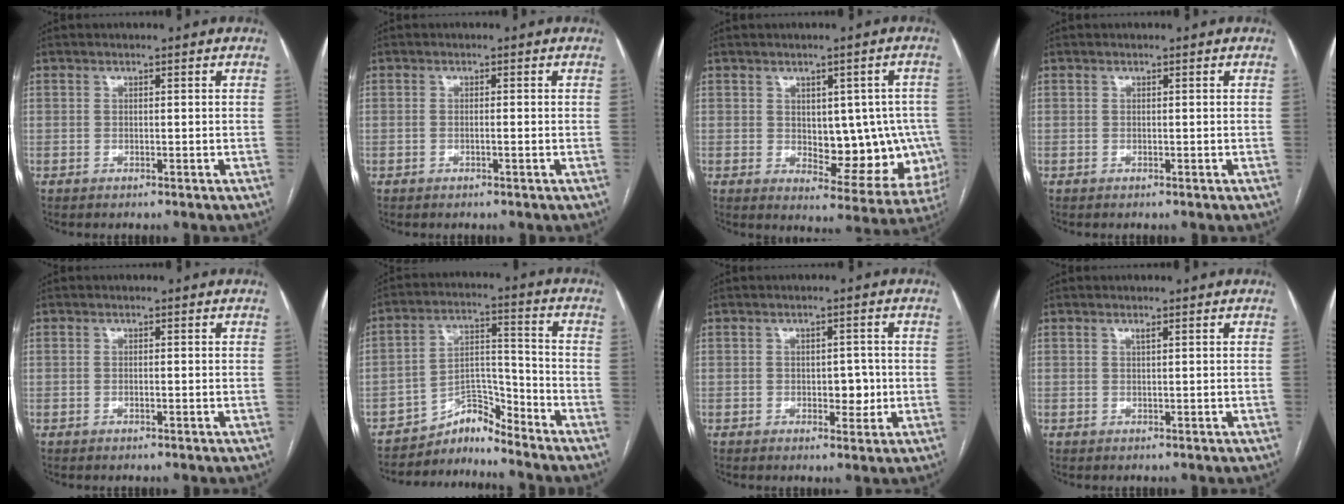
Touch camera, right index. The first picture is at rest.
{"total": 0.8, "force": [-0.3, 0.0, 0.7], "torque": [-0.016, 0.002, -0.004]}
{"total": 11.9, "force": [-0.5, 6.1, 10.2], "torque": [-0.108, 0.013, 0.012]}
{"total": 0.0}
{"total": 0.7, "force": [-0.2, 0.2, 0.6], "torque": [-0.015, 0.003, -0.002]}
{"total": 6.0, "force": [-6.0, 0.5, -0.4], "torque": [0.015, 0.038, -0.103]}
{"total": 3.6, "force": [-0.4, 2.1, 2.9], "torque": [-0.031, 0.004, -0.001]}
{"total": 0.6, "force": [0.3, -0.1, 0.5], "torque": [-0.011, -0.001, 0.008]}